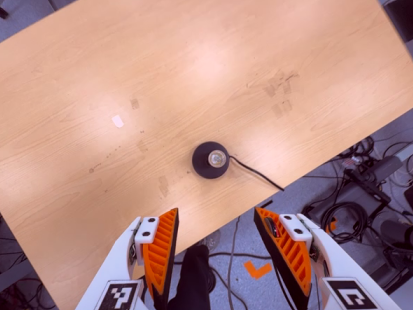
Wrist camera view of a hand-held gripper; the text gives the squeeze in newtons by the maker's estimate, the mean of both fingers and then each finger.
{"total": 0.0}